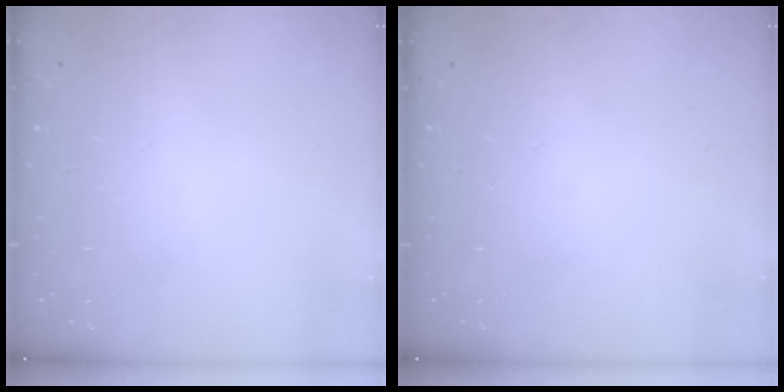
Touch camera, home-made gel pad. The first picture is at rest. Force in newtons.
{"total": 0.0}